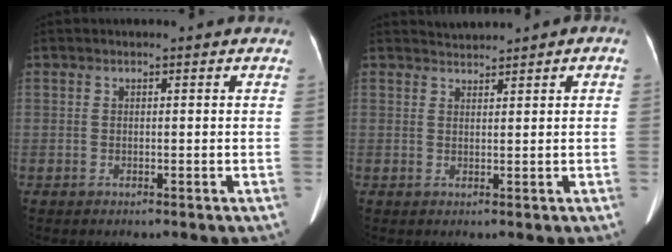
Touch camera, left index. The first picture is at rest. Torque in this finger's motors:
{"motor_torque": [0.45, -0.97, 0.01, -0.02]}